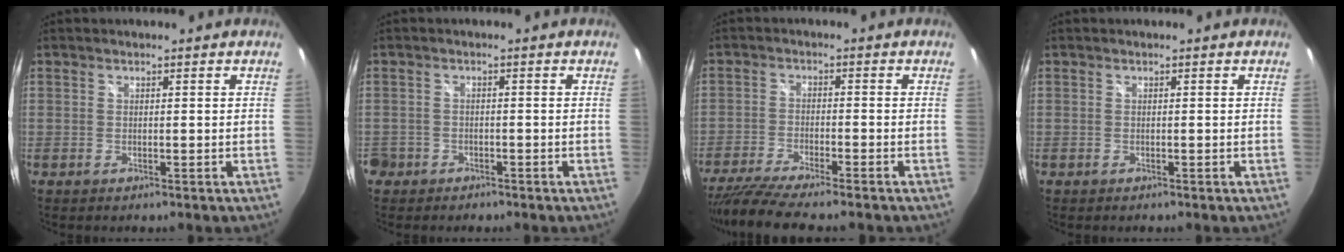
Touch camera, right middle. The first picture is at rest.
{"total": 4.0, "force": [-2.3, 3.2, 0.7], "torque": [-0.034, 0.002, -0.041]}
{"total": 9.4, "force": [-8.1, 0.2, 4.7], "torque": [-0.109, -0.029, -0.140]}
{"total": 0.0}